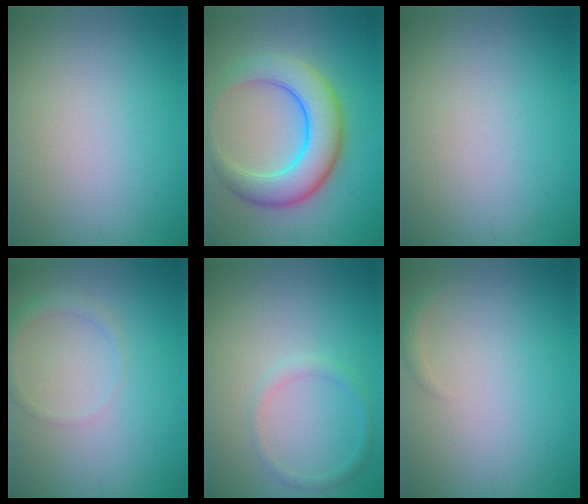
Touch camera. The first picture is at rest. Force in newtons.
{"total": 7.0, "press": 7.0, "slide": 0.2}
{"total": 0.0}
{"total": 1.4, "press": 1.4, "slide": 0.0}
{"total": 1.3, "press": 1.3, "slide": 0.1}
{"total": 0.7, "press": 0.7, "slide": 0.1}